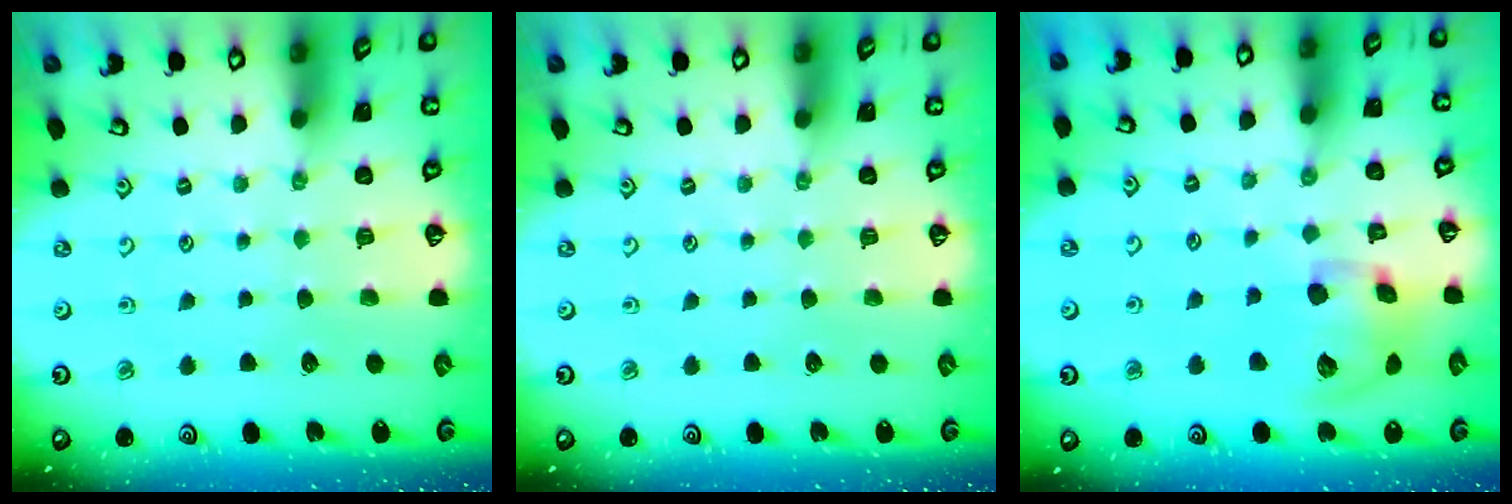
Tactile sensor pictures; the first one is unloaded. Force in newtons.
{"total": 0.0}
{"total": 14.4, "press": 14.2, "slide": 2.2}